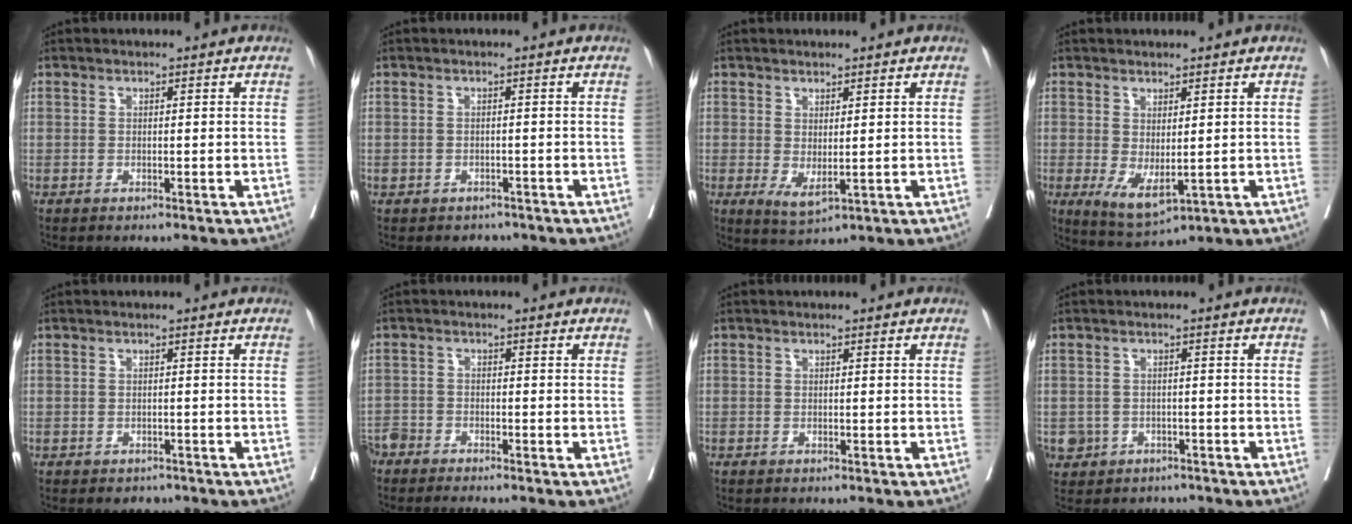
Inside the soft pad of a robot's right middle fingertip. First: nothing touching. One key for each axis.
{"total": 2.3, "fx": -1.6, "fy": 1.6, "fz": 0.2, "tx": -0.004, "ty": 0.007, "tz": -0.022}
{"total": 3.2, "fx": 0.1, "fy": 1.2, "fz": 3.0, "tx": -0.054, "ty": -0.009, "tz": 0.014}
{"total": 5.1, "fx": -0.4, "fy": 2.1, "fz": 4.6, "tx": -0.085, "ty": -0.013, "tz": 0.012}
{"total": 2.1, "fx": -1.6, "fy": 1.3, "fz": 0.5, "tx": -0.003, "ty": 0.002, "tz": -0.018}
{"total": 4.4, "fx": -4.2, "fy": 0.8, "fz": 1.1, "tx": -0.009, "ty": -0.011, "tz": -0.078}
{"total": 0.0}
{"total": 4.9, "fx": -2.5, "fy": 4.2, "fz": 0.4, "tx": -0.012, "ty": 0.010, "tz": -0.032}